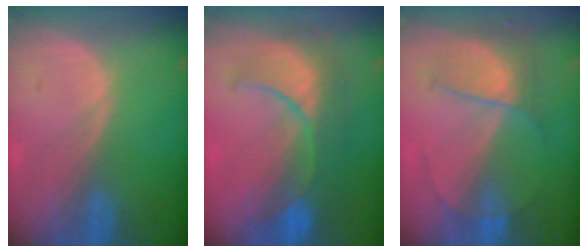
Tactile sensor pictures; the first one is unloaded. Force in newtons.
{"total": 9.7, "press": 8.9, "slide": 3.7}
{"total": 7.0, "press": 6.0, "slide": 3.6}